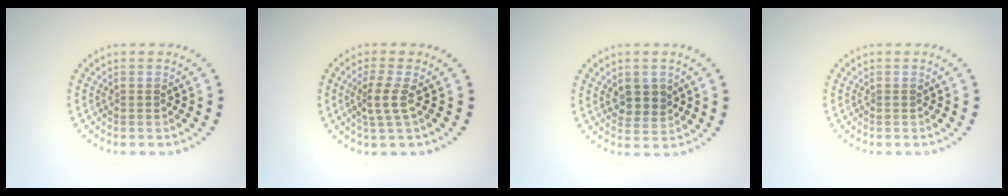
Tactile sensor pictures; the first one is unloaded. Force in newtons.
{"total": 2.2, "press": 1.5, "slide": 1.5}
{"total": 2.6, "press": 2.4, "slide": 0.9}
{"total": 0.0}